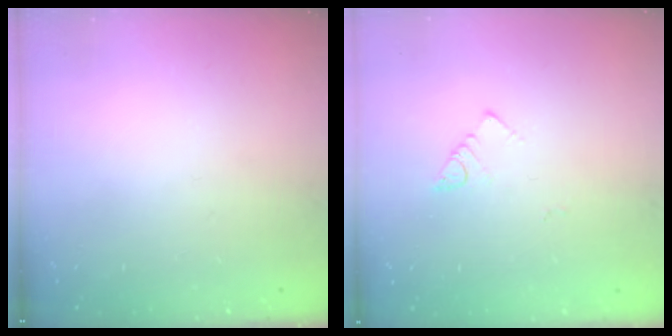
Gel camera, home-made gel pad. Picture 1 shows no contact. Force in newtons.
{"total": 2.7, "press": 2.6, "slide": 0.5}